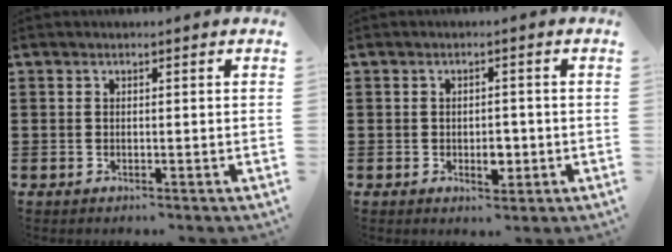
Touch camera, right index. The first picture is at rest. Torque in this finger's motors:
{"motor_torque": [1.21, 0.62, 0.07, 0.04]}